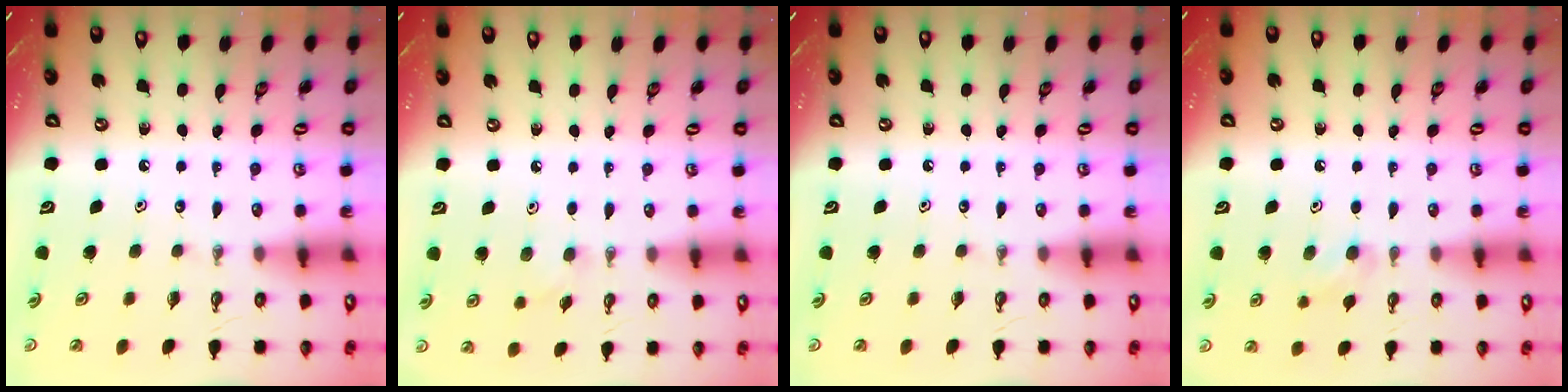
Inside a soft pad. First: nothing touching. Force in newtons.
{"total": 6.2, "press": 5.7, "slide": 2.7}
{"total": 0.0}
{"total": 5.7, "press": 5.7, "slide": 1.0}